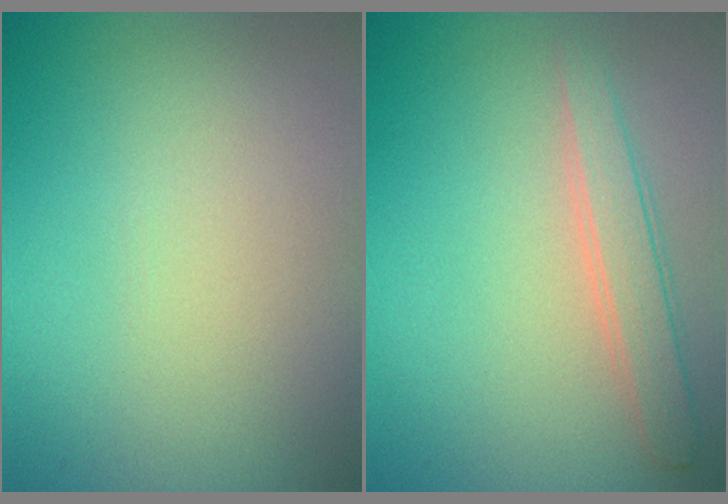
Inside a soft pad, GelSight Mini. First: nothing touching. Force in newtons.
{"total": 2.5, "press": 2.4, "slide": 0.1}